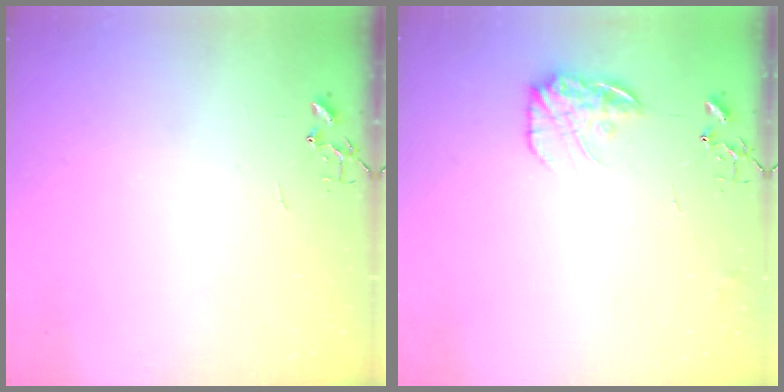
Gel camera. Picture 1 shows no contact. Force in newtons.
{"total": 13.2, "press": 13.2, "slide": 0.6}